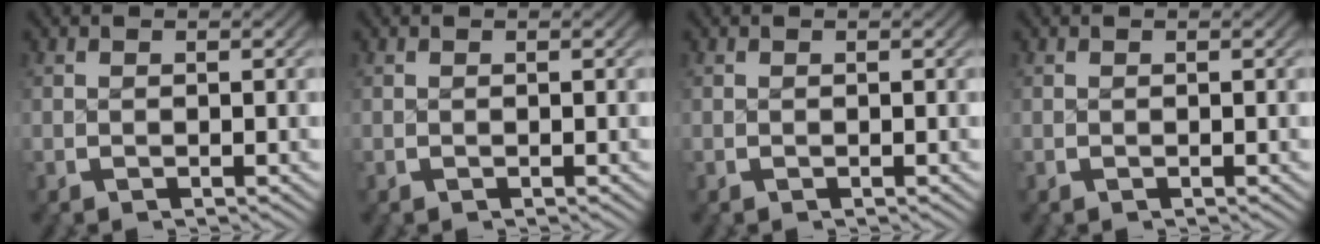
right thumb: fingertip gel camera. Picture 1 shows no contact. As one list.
[{"total": 0.0}, {"total": 0.0}, {"total": 0.0}]